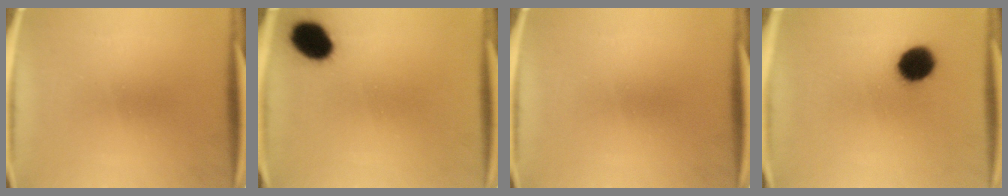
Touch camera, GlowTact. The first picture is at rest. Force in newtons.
{"total": 9.0}
{"total": 0.0}
{"total": 9.5}